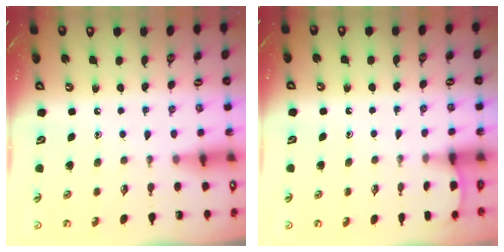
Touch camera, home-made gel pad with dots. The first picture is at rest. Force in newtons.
{"total": 0.9, "press": 0.9, "slide": 0.1}